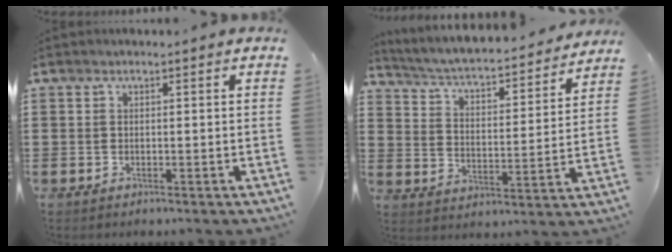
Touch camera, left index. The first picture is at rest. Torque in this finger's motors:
{"motor_torque": [1.07, -1.07, 0.32, 0.07]}